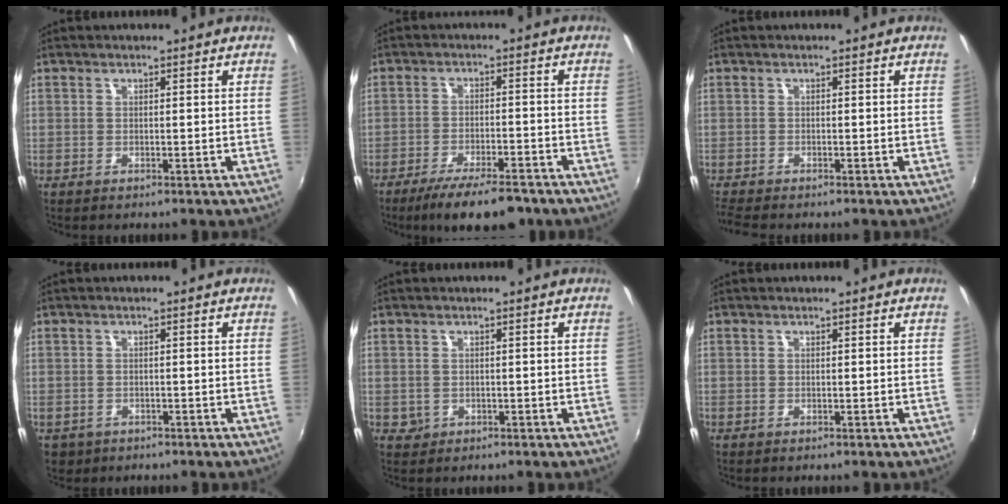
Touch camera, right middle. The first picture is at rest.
{"total": 11.1, "force": [-8.8, 2.6, 6.4], "torque": [-0.132, -0.024, -0.139]}
{"total": 3.2, "force": [-3.0, 0.3, 1.2], "torque": [-0.033, -0.020, -0.058]}
{"total": 3.4, "force": [-1.4, 2.8, 1.2], "torque": [-0.032, -0.006, -0.016]}
{"total": 1.4, "force": [-0.2, 1.4, 0.3], "torque": [-0.004, -0.002, -0.002]}
{"total": 0.0}